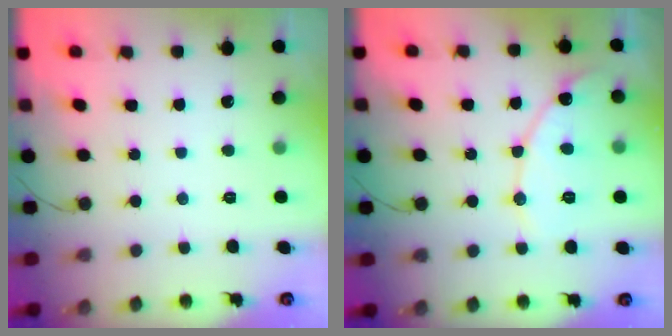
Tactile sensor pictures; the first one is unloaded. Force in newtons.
{"total": 10.8, "press": 10.8, "slide": 0.7}